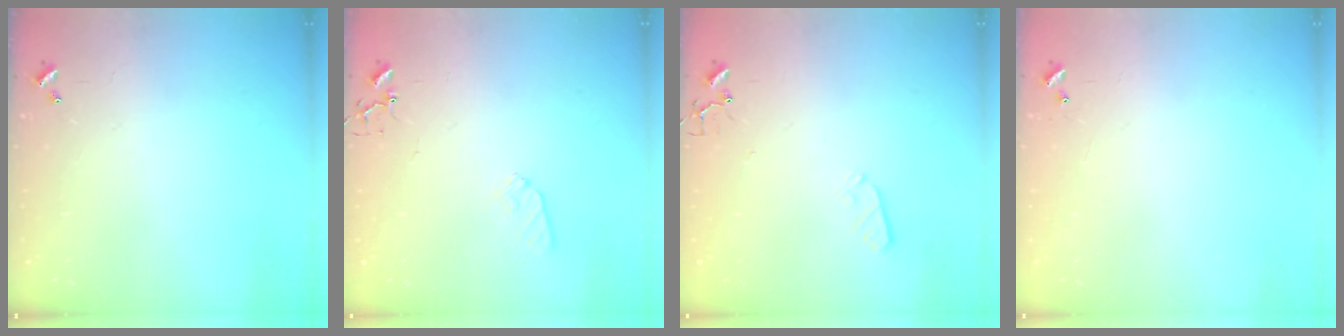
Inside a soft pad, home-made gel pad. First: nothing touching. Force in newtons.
{"total": 7.7, "press": 7.6, "slide": 0.9}
{"total": 3.6, "press": 3.5, "slide": 0.6}
{"total": 4.1, "press": 4.1, "slide": 0.5}